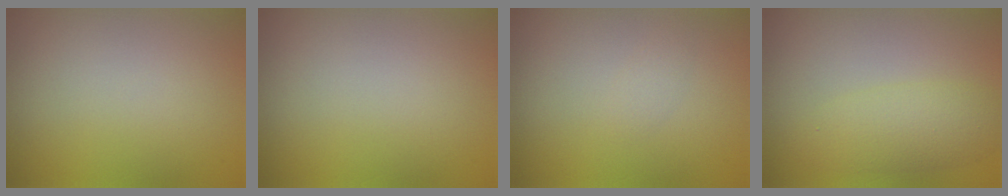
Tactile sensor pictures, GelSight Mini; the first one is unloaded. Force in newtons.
{"total": 0.0}
{"total": 0.8, "press": 0.8, "slide": 0.0}
{"total": 3.2, "press": 3.2, "slide": 0.0}